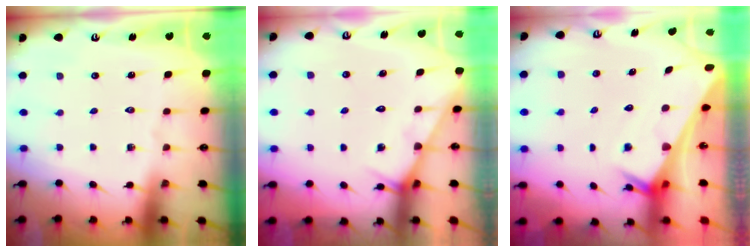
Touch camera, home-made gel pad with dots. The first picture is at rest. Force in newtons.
{"total": 5.5, "press": 5.5, "slide": 0.4}
{"total": 2.6, "press": 2.6, "slide": 0.1}